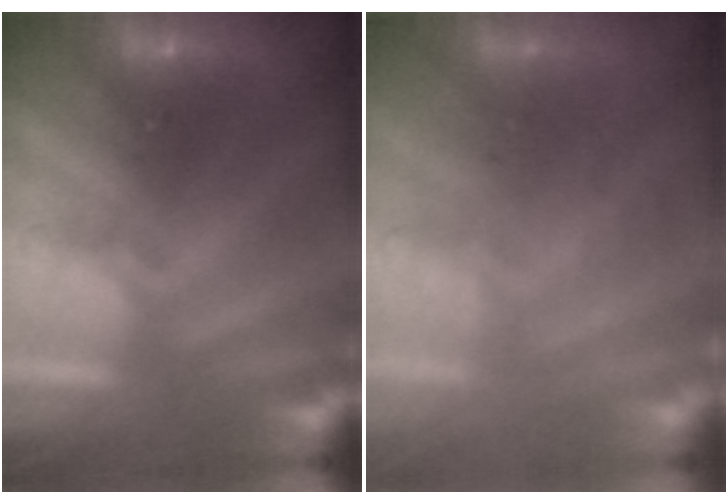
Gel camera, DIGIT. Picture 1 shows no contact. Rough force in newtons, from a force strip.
{"total": 2.8}